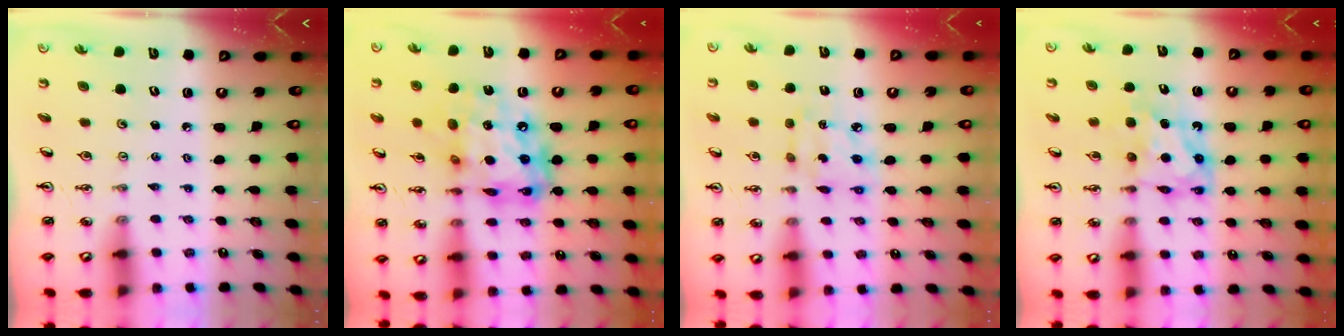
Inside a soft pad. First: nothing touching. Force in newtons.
{"total": 19.4, "press": 19.3, "slide": 1.6}
{"total": 7.6, "press": 7.5, "slide": 0.4}
{"total": 7.0, "press": 7.0, "slide": 0.2}